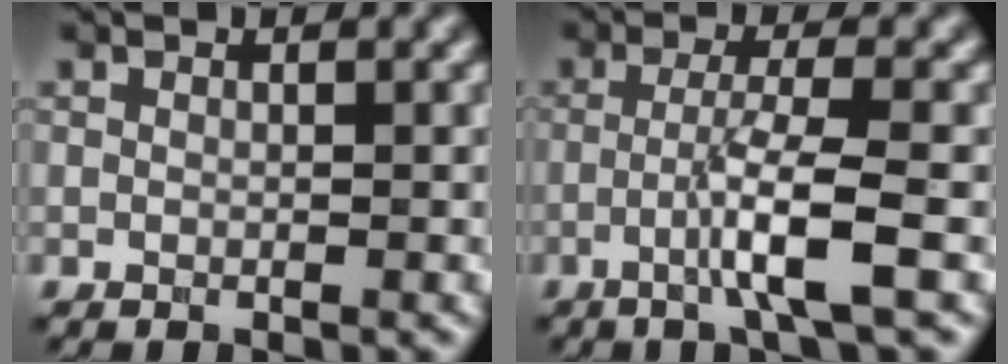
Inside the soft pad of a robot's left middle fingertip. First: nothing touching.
{"total": 4.5, "force": [-1.5, 0.3, 4.2], "torque": [-0.073, 0.010, -0.039]}